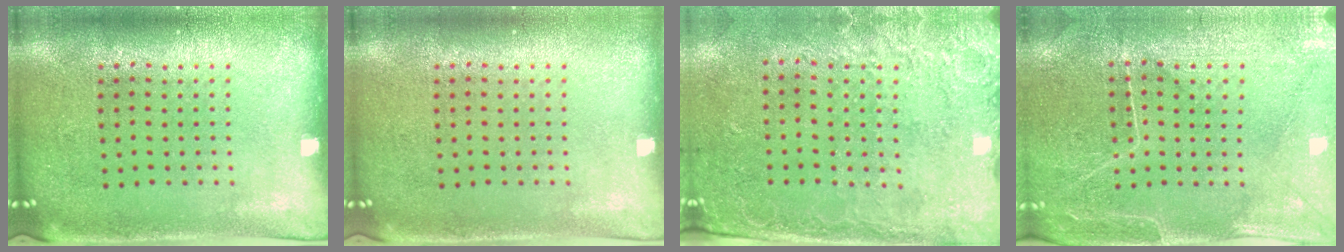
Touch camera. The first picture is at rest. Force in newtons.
{"total": 0.0}
{"total": 2.6, "press": 2.1, "slide": 1.5}
{"total": 0.7, "press": 0.5, "slide": 0.4}